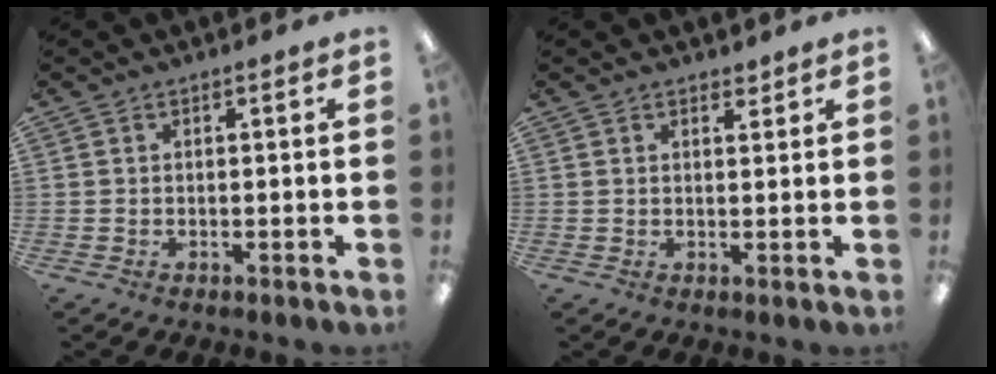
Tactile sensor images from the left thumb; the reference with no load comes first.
{"total": 1.7, "force": [1.5, 0.7, 0.5], "torque": [-0.003, -0.004, 0.026]}